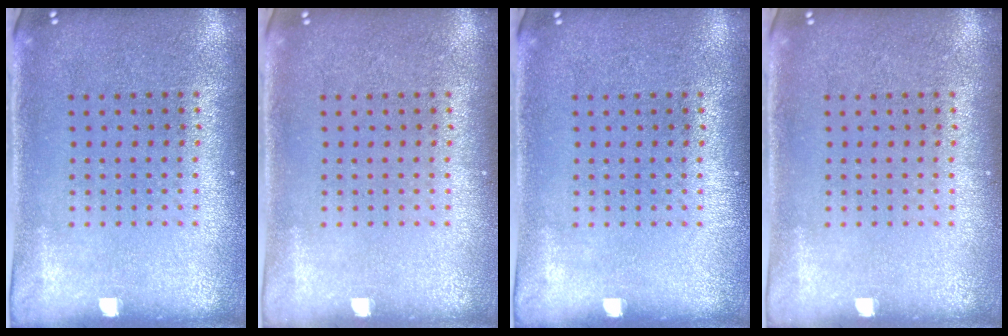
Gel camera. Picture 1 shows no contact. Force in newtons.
{"total": 0.0}
{"total": 0.0}
{"total": 0.0}